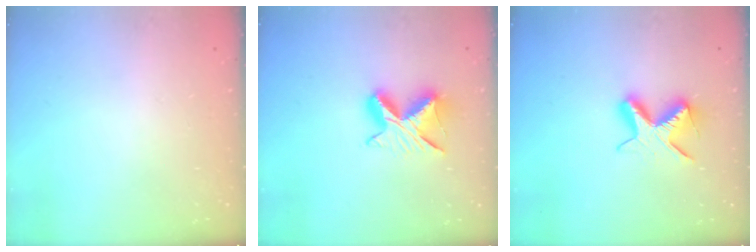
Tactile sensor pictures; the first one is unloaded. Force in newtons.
{"total": 9.0, "press": 8.9, "slide": 0.5}
{"total": 10.2, "press": 10.2, "slide": 0.4}